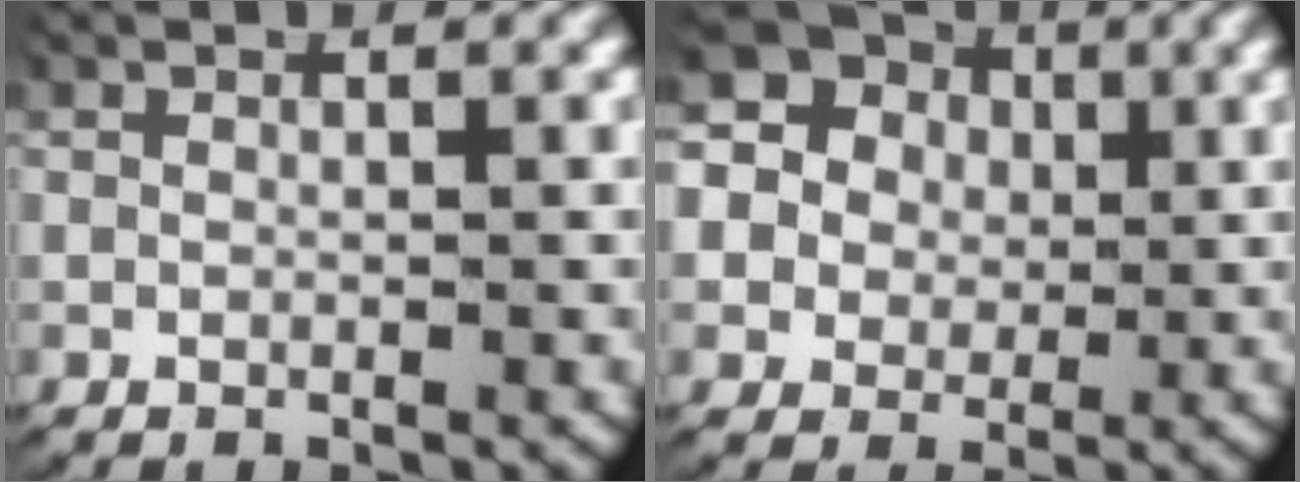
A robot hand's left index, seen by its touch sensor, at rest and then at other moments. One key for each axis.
{"total": 14.8, "fx": 4.1, "fy": 12.8, "fz": 6.1, "tx": -0.162, "ty": -0.004, "tz": 0.047}